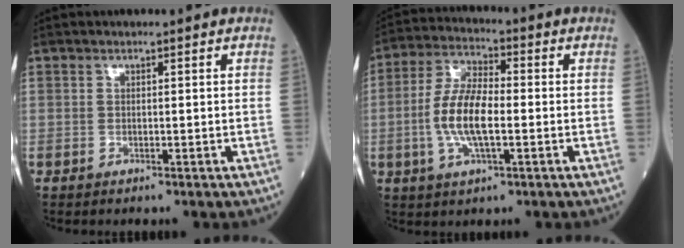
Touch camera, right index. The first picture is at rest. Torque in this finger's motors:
{"motor_torque": [0.45, -0.18, 0.31, 0.21]}